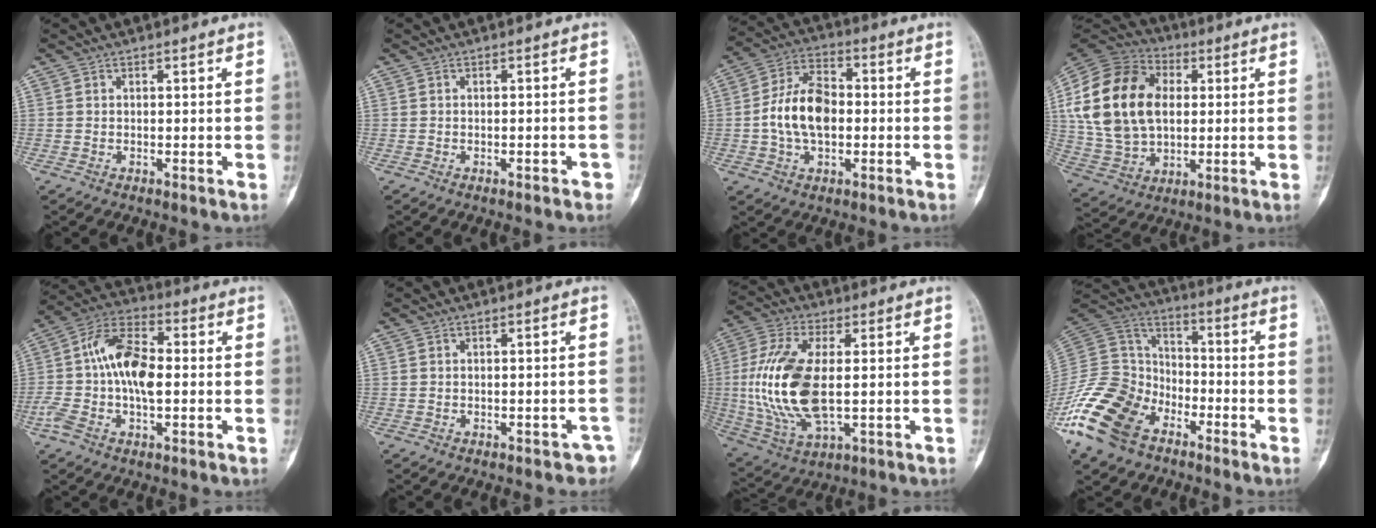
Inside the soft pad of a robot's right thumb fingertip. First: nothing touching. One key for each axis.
{"total": 2.2, "fx": -1.4, "fy": 0.8, "fz": 1.4, "tx": -0.022, "ty": 0.010, "tz": -0.012}
{"total": 12.2, "fx": -0.7, "fy": 7.5, "fz": 9.5, "tx": -0.168, "ty": 0.024, "tz": -0.020}
{"total": 23.1, "fx": 3.5, "fy": 15.8, "fz": 16.4, "tx": -0.312, "ty": 0.009, "tz": 0.066}
{"total": 13.4, "fx": -0.4, "fy": 6.8, "fz": 11.6, "tx": -0.234, "ty": 0.035, "tz": -0.016}
{"total": 3.1, "fx": -2.1, "fy": 1.9, "fz": 1.3, "tx": -0.002, "ty": 0.020, "tz": -0.024}
{"total": 17.6, "fx": 0.0, "fy": 8.1, "fz": 15.6, "tx": -0.341, "ty": -0.008, "tz": 0.009}
{"total": 20.2, "fx": -11.1, "fy": 12.9, "fz": 10.9, "tx": -0.228, "ty": 0.062, "tz": -0.216}